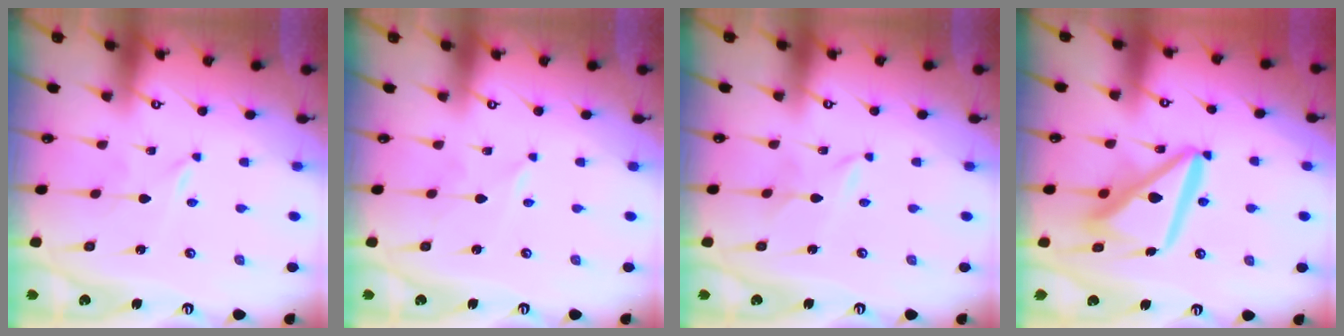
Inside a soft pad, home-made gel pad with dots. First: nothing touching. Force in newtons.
{"total": 2.4, "press": 2.4, "slide": 0.3}
{"total": 1.7, "press": 1.7, "slide": 0.2}
{"total": 14.9, "press": 14.8, "slide": 1.6}